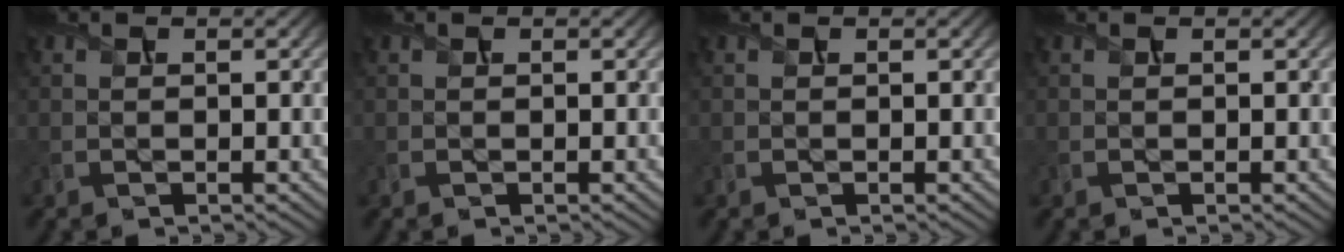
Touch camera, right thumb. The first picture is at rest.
{"total": 0.0}
{"total": 0.0}
{"total": 0.0}